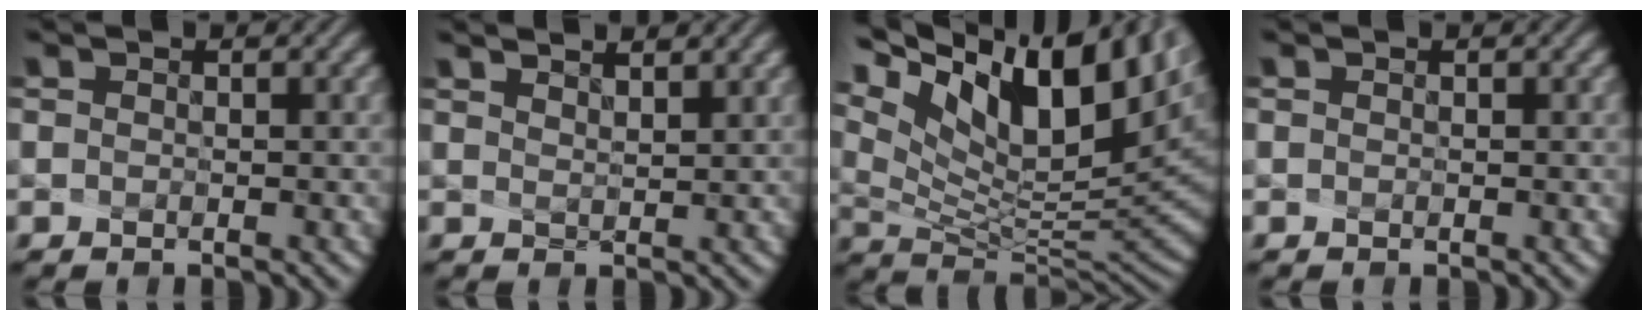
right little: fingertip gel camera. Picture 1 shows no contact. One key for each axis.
{"total": 1.8, "fx": 1.7, "fy": -0.3, "fz": 0.5, "tx": -0.018, "ty": -0.006, "tz": 0.052}
{"total": 14.4, "fx": 7.3, "fy": 5.9, "fz": 11.0, "tx": -0.220, "ty": 0.016, "tz": 0.161}
{"total": 0.0}